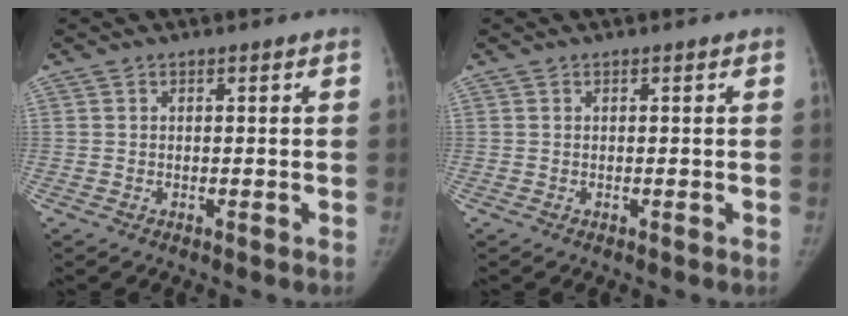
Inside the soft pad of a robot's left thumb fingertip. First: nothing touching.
{"total": 0.0}